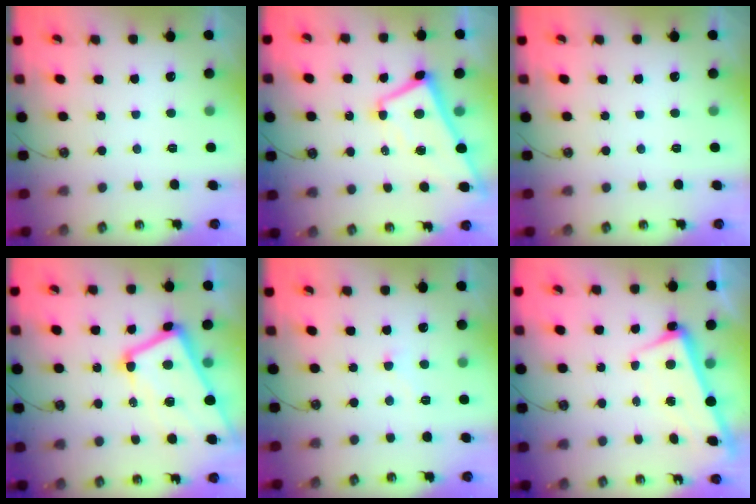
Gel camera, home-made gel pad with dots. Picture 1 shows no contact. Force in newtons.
{"total": 5.8, "press": 5.7, "slide": 0.8}
{"total": 0.0}
{"total": 12.0, "press": 11.9, "slide": 1.7}
{"total": 2.6, "press": 2.6, "slide": 0.5}
{"total": 2.2, "press": 2.1, "slide": 0.8}